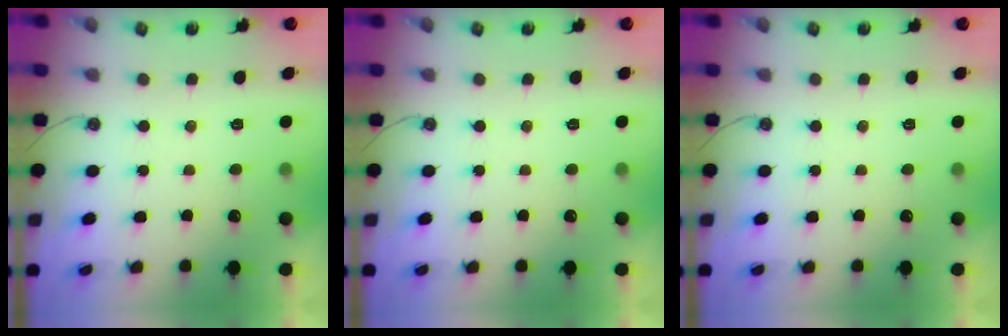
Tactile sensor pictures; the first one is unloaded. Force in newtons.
{"total": 0.0}
{"total": 0.0}